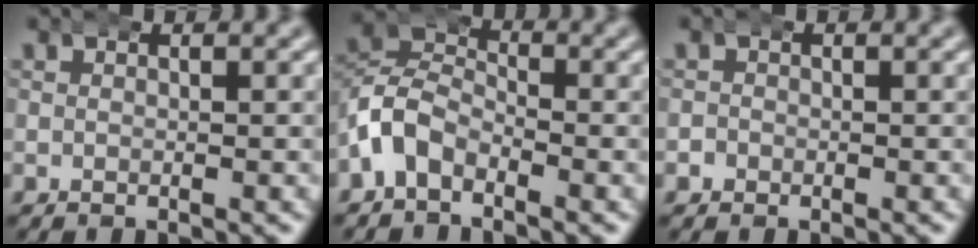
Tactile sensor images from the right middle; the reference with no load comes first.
{"total": 4.6, "force": [-1.8, 3.8, 1.8], "torque": [-0.035, -0.003, -0.042]}
{"total": 1.3, "force": [-0.6, 1.1, -0.1], "torque": [0.000, -0.002, -0.017]}